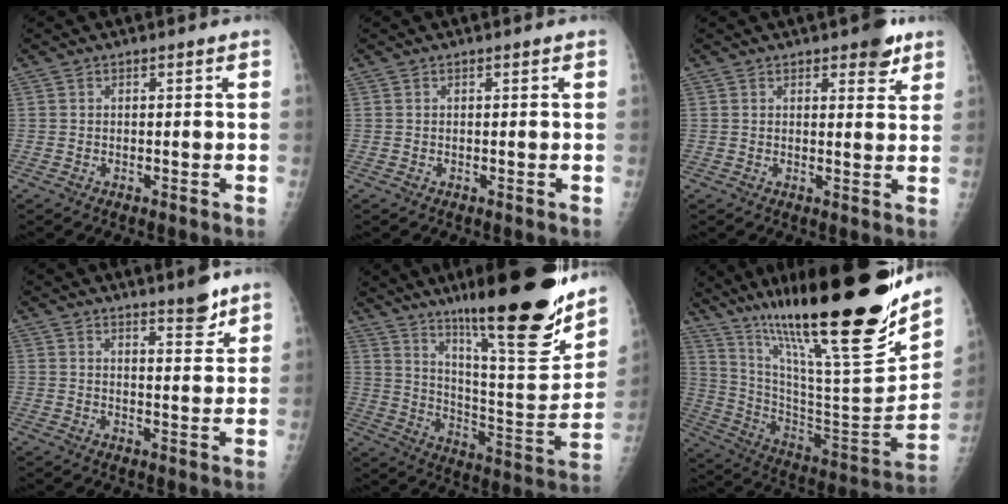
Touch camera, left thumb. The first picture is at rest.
{"total": 0.0}
{"total": 4.7, "force": [3.1, 1.9, 3.1], "torque": [-0.021, -0.015, 0.036]}
{"total": 5.2, "force": [4.1, 0.9, 3.1], "torque": [-0.032, -0.034, 0.058]}
{"total": 26.6, "force": [18.3, 4.2, 18.9], "torque": [-0.268, -0.089, 0.295]}
{"total": 35.1, "force": [24.5, 5.2, 24.7], "torque": [-0.383, -0.097, 0.399]}